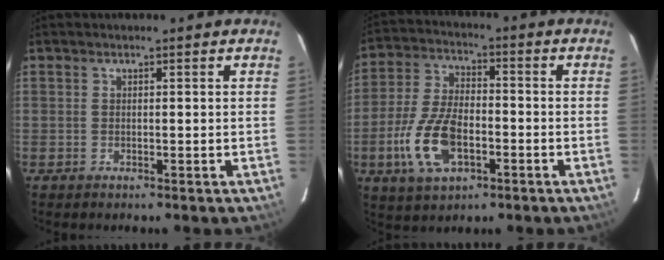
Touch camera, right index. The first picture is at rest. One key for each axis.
{"total": 13.0, "fx": -4.4, "fy": 6.6, "fz": 10.3, "tx": -0.226, "ty": -0.001, "tz": -0.078}